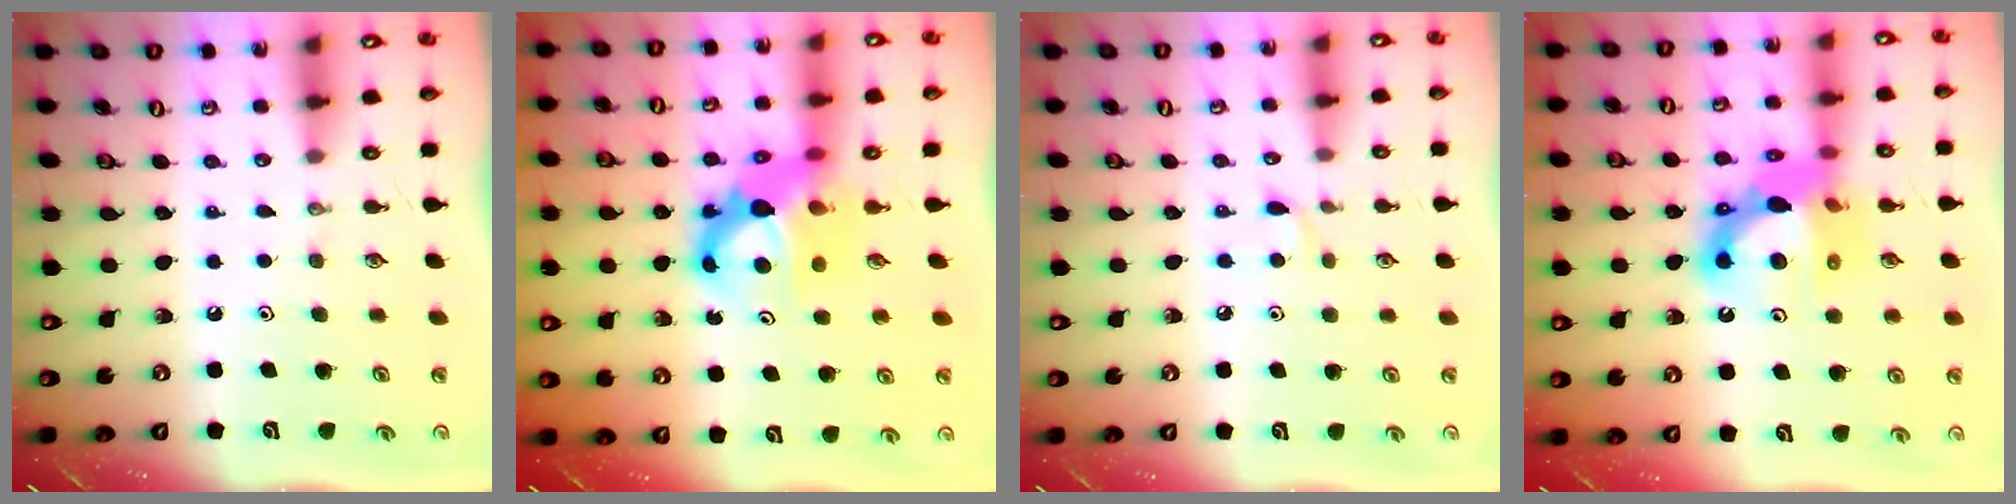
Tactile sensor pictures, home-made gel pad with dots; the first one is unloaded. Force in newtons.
{"total": 10.8, "press": 10.7, "slide": 1.0}
{"total": 4.4, "press": 4.4, "slide": 0.6}
{"total": 15.0, "press": 14.9, "slide": 1.2}